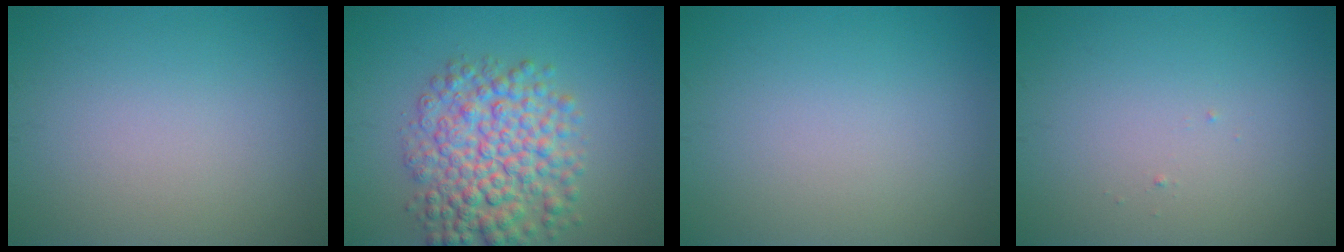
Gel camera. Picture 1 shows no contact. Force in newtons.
{"total": 7.4, "press": 7.4, "slide": 0.1}
{"total": 0.0}
{"total": 0.0}